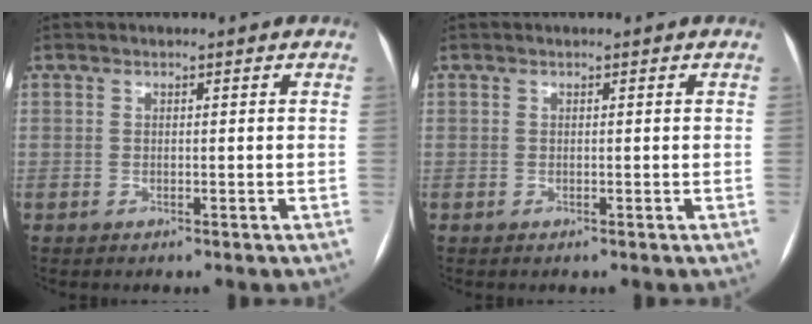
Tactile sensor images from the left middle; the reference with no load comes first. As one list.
[{"total": 0.0}]